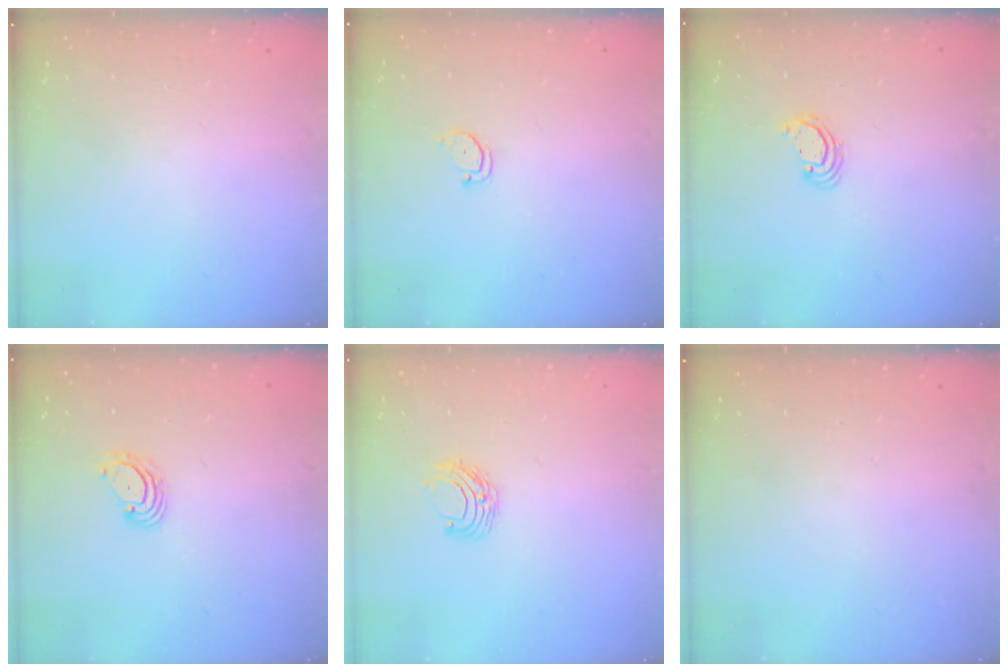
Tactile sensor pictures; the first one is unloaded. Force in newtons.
{"total": 2.2, "press": 2.2, "slide": 0.2}
{"total": 2.2, "press": 2.2, "slide": 0.1}
{"total": 3.7, "press": 3.7, "slide": 0.4}
{"total": 6.0, "press": 5.9, "slide": 0.6}
{"total": 0.0}